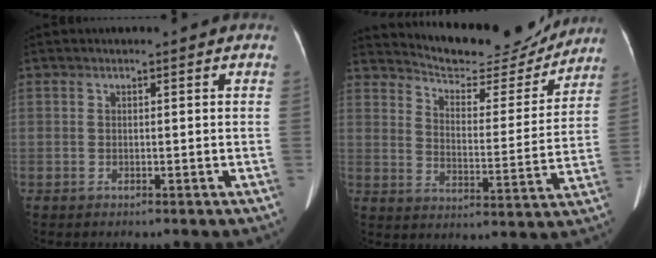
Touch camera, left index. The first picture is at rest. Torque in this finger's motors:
{"motor_torque": [-0.36, -0.99, 0.05, 0.00]}